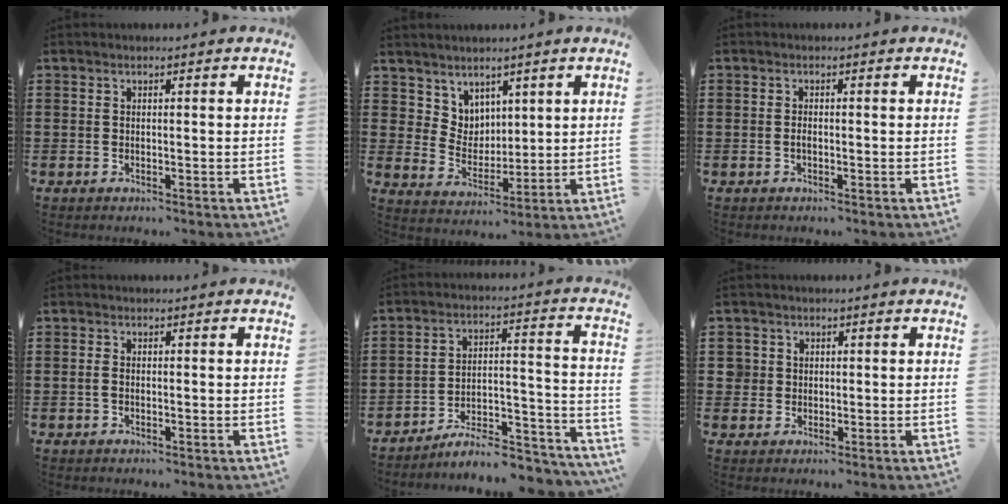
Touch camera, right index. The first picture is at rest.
{"total": 4.8, "force": [3.8, 2.8, -0.4], "torque": [-0.013, -0.006, 0.075]}
{"total": 0.9, "force": [-0.3, 0.3, 0.8], "torque": [-0.018, -0.004, -0.004]}
{"total": 0.8, "force": [-0.2, 0.0, 0.8], "torque": [-0.019, -0.002, -0.005]}
{"total": 7.6, "force": [-6.8, 1.2, 3.1], "torque": [-0.031, 0.017, -0.125]}
{"total": 2.5, "force": [0.5, 2.5, 0.2], "torque": [-0.017, 0.013, 0.006]}